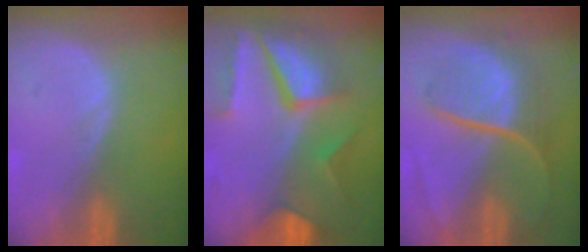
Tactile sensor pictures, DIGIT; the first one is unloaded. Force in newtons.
{"total": 10.5, "press": 8.8, "slide": 5.7}
{"total": 9.2, "press": 7.6, "slide": 5.2}